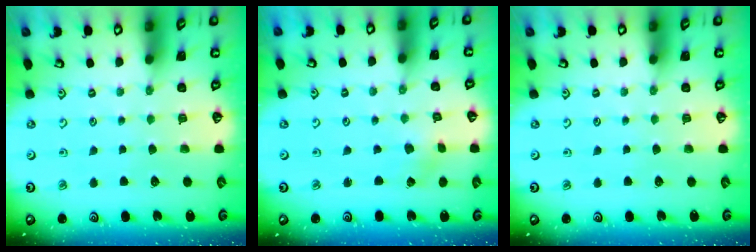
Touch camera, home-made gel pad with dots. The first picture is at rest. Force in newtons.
{"total": 0.7, "press": 0.6, "slide": 0.2}
{"total": 0.0}